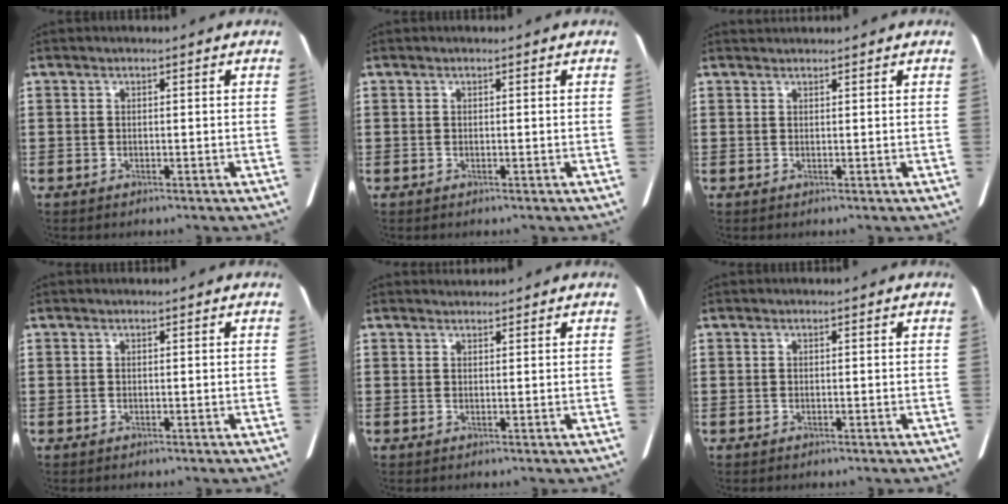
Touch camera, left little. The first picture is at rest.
{"total": 0.0}
{"total": 0.8, "force": [0.8, 0.1, 0.0], "torque": [-0.001, 0.001, 0.014]}
{"total": 0.0}
{"total": 1.1, "force": [1.1, 0.2, -0.1], "torque": [0.000, 0.003, 0.021]}
{"total": 0.0}